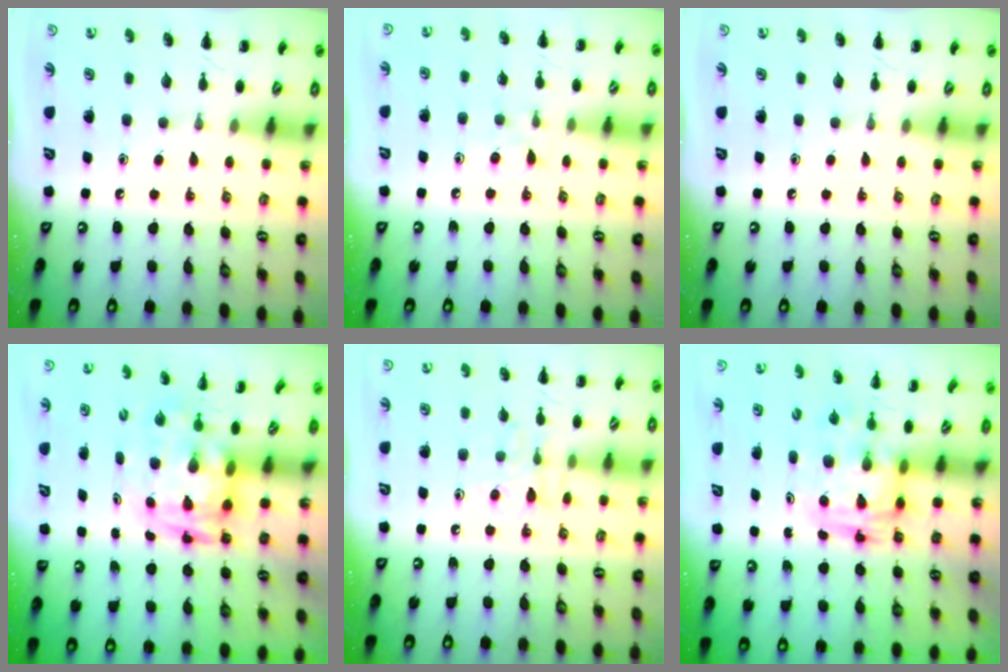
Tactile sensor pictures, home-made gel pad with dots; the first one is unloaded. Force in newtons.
{"total": 5.3, "press": 4.9, "slide": 2.0}
{"total": 0.0}
{"total": 3.6, "press": 3.5, "slide": 0.8}
{"total": 7.3, "press": 7.3, "slide": 0.9}
{"total": 2.9, "press": 2.9, "slide": 0.5}